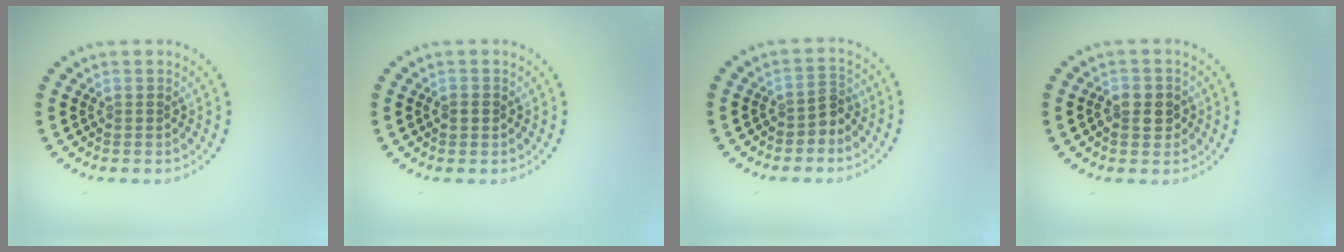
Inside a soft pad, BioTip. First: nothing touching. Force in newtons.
{"total": 1.3, "press": 1.3, "slide": 0.1}
{"total": 1.5, "press": 1.2, "slide": 0.9}
{"total": 2.6, "press": 2.5, "slide": 0.5}